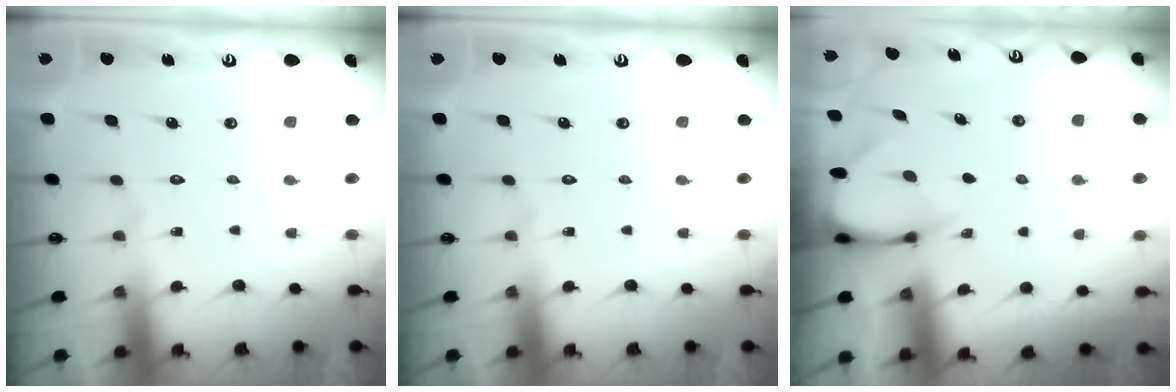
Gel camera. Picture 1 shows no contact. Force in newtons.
{"total": 0.0}
{"total": 3.4, "press": 3.4, "slide": 0.3}